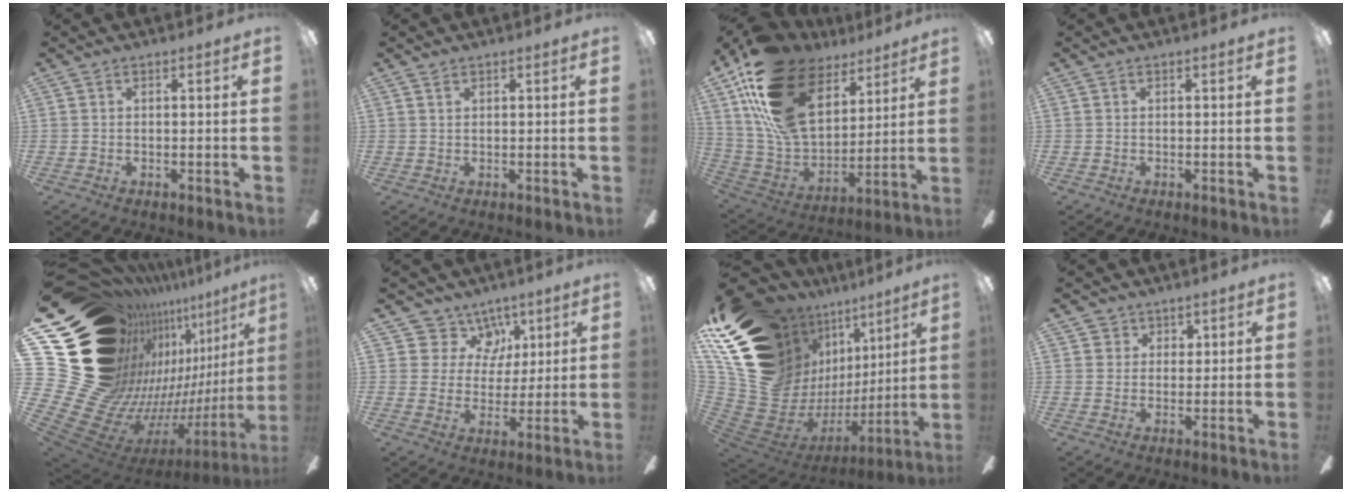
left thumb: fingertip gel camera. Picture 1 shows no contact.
{"total": 0.8, "force": [0.6, 0.4, 0.4], "torque": [-0.009, 0.002, 0.011]}
{"total": 23.6, "force": [12.7, 14.4, 13.8], "torque": [-0.277, -0.061, 0.237]}
{"total": 0.0}
{"total": 29.2, "force": [9.9, 19.9, 19.0], "torque": [-0.342, -0.147, 0.268]}
{"total": 9.4, "force": [5.4, 7.5, 1.3], "torque": [-0.047, -0.033, 0.108]}
{"total": 20.7, "force": [10.8, 13.8, 11.0], "torque": [-0.198, -0.109, 0.247]}
{"total": 3.4, "force": [1.9, 2.9, -0.1], "torque": [0.005, -0.002, 0.032]}